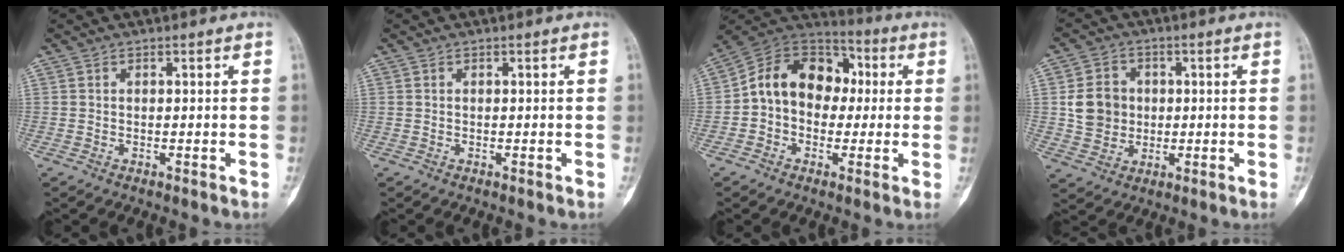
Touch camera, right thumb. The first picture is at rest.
{"total": 0.0}
{"total": 15.0, "force": [0.5, 11.5, 9.6], "torque": [-0.119, 0.045, -0.006]}
{"total": 8.1, "force": [0.5, 7.2, 3.7], "torque": [-0.041, 0.002, 0.010]}